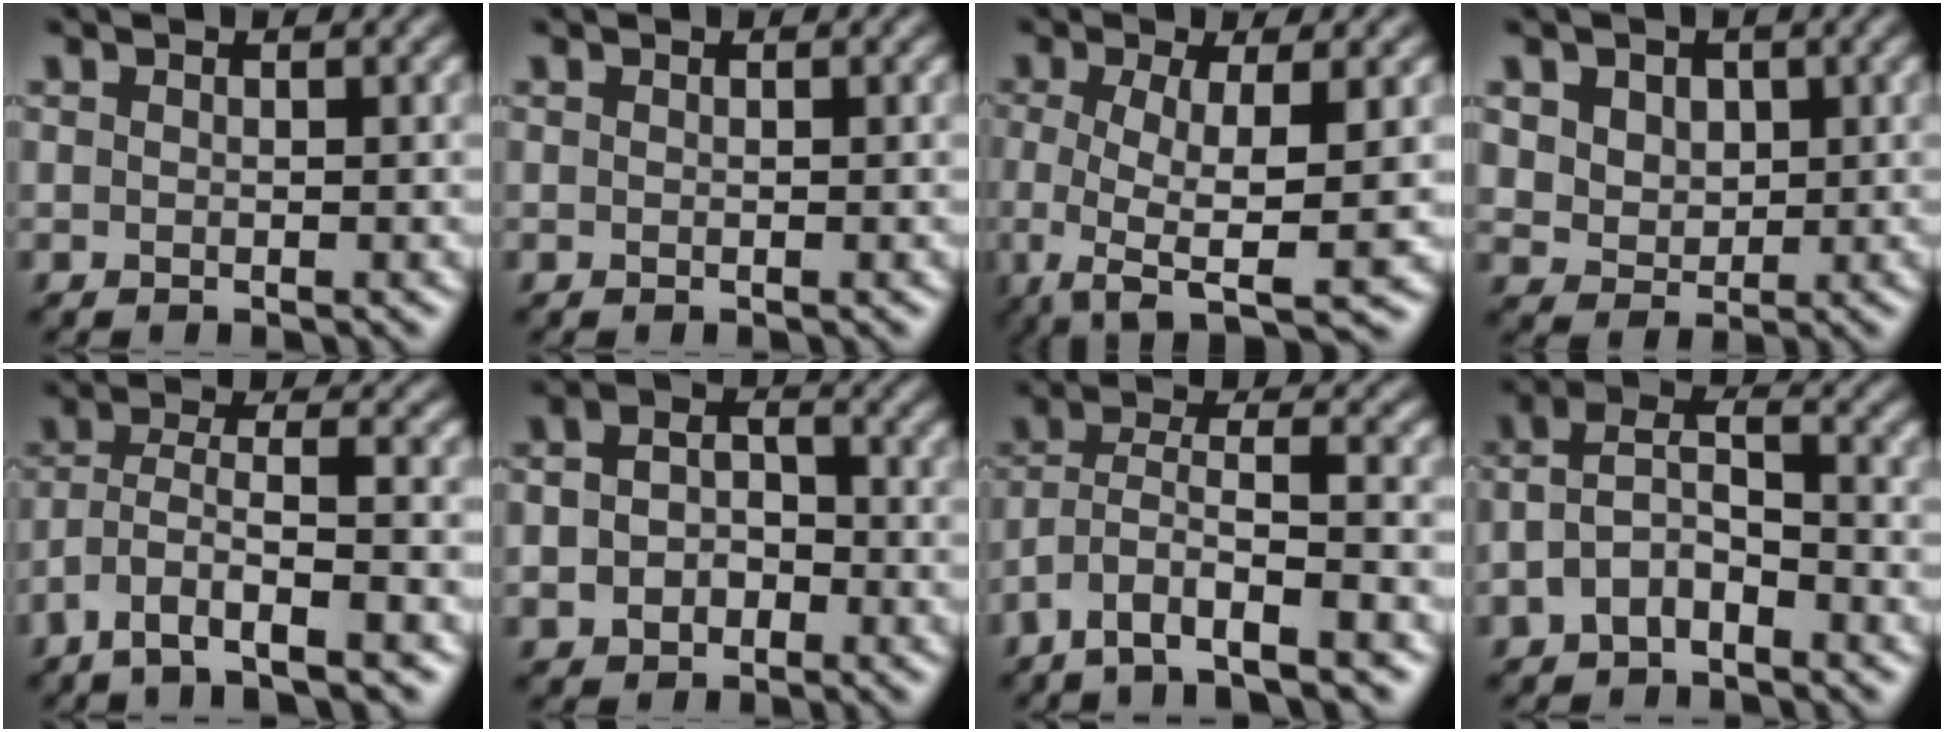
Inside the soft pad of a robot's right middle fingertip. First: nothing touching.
{"total": 0.0}
{"total": 6.9, "force": [-1.3, 2.0, 6.5], "torque": [-0.106, -0.012, -0.026]}
{"total": 5.0, "force": [2.3, 3.7, 2.3], "torque": [-0.056, 0.010, 0.039]}
{"total": 6.3, "force": [-3.5, 1.8, 4.9], "torque": [-0.096, 0.002, -0.069]}
{"total": 4.4, "force": [-1.1, 3.4, 2.6], "torque": [-0.050, -0.002, -0.023]}
{"total": 7.0, "force": [-4.1, 2.1, 5.3], "torque": [-0.100, 0.005, -0.082]}
{"total": 4.4, "force": [-1.8, 2.5, 3.1], "torque": [-0.064, 0.015, -0.041]}